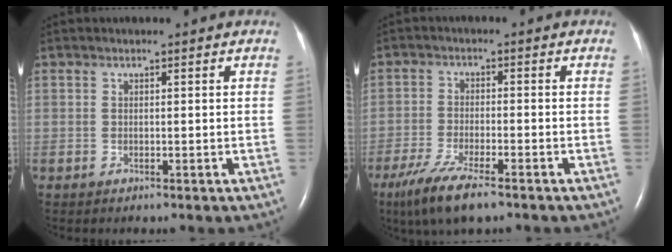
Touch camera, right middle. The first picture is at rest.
{"total": 8.5, "force": [-5.9, 1.4, 6.0], "torque": [-0.119, -0.022, -0.100]}